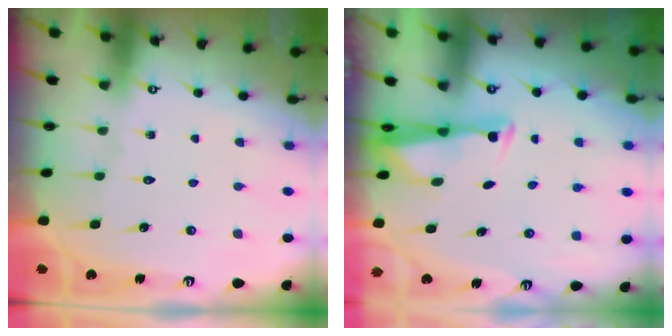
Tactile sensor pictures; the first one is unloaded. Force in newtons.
{"total": 2.9, "press": 2.8, "slide": 0.8}